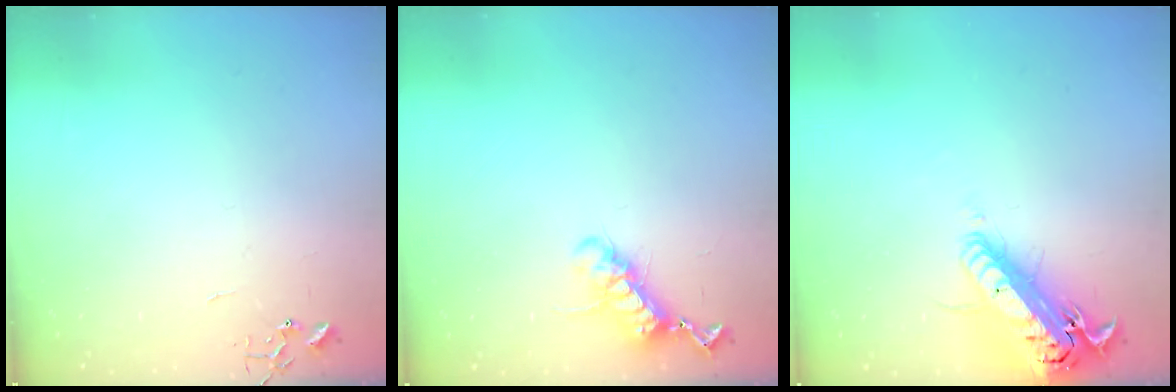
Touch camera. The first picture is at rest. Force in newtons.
{"total": 11.7, "press": 11.6, "slide": 1.2}
{"total": 19.3, "press": 18.8, "slide": 4.3}